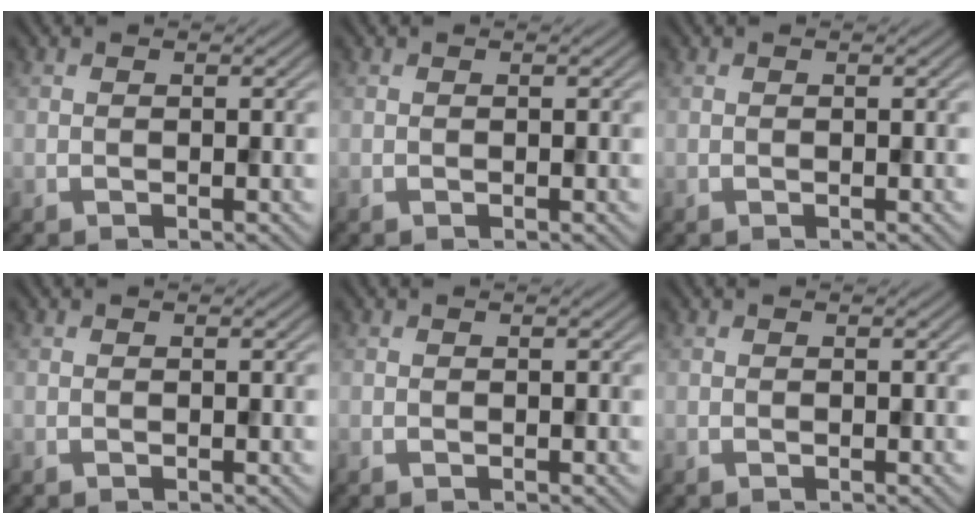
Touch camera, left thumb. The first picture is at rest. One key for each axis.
{"total": 0.0}
{"total": 0.0}
{"total": 0.0}
{"total": 0.0}
{"total": 0.0}